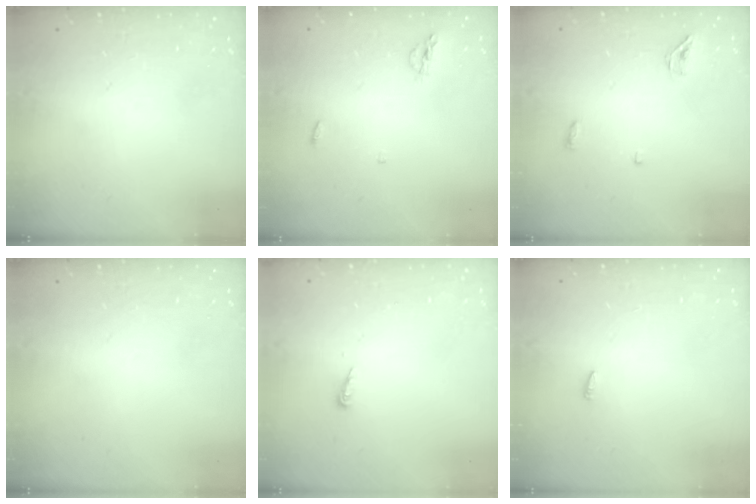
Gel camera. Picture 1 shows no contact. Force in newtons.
{"total": 4.3, "press": 4.1, "slide": 1.0}
{"total": 3.6, "press": 3.5, "slide": 0.9}
{"total": 0.0}
{"total": 4.0, "press": 4.0, "slide": 0.5}
{"total": 1.8, "press": 1.7, "slide": 0.6}